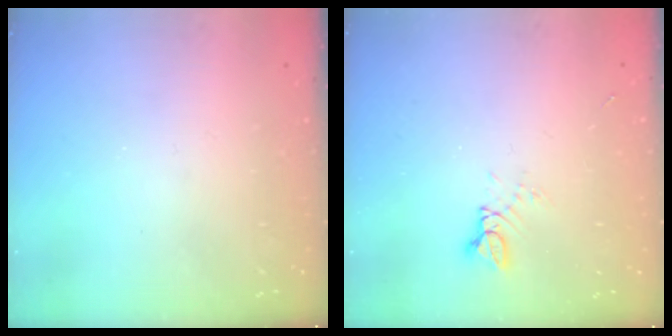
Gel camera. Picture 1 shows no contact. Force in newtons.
{"total": 4.1, "press": 4.1, "slide": 0.2}